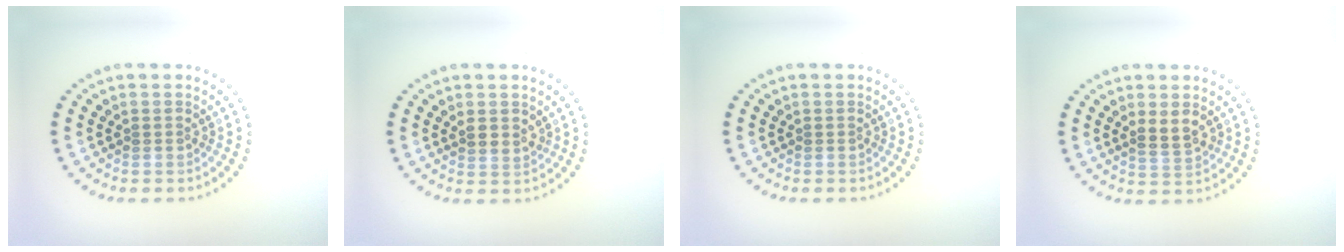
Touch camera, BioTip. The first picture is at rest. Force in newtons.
{"total": 1.2, "press": 0.9, "slide": 0.7}
{"total": 0.0}
{"total": 2.0, "press": 1.9, "slide": 0.6}